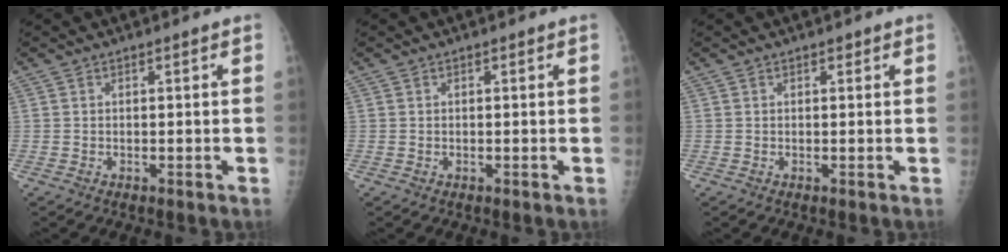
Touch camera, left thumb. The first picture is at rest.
{"total": 0.0}
{"total": 0.7, "force": [0.4, 0.4, 0.4], "torque": [-0.002, -0.001, 0.004]}